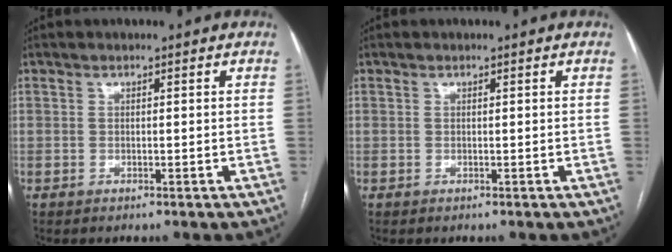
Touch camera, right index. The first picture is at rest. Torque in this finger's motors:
{"motor_torque": [-0.03, 0.05, 0.06, 0.00]}